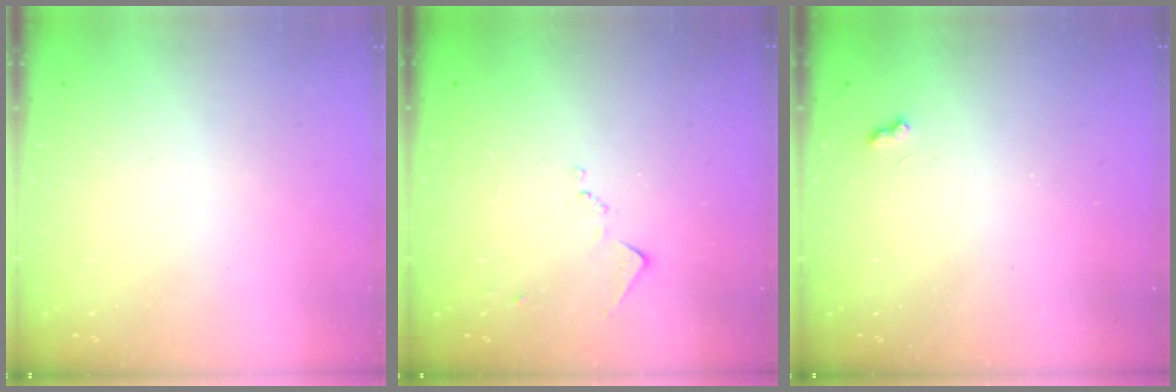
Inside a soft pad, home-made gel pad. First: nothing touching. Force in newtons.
{"total": 8.1, "press": 8.1, "slide": 0.9}
{"total": 1.8, "press": 1.8, "slide": 0.4}